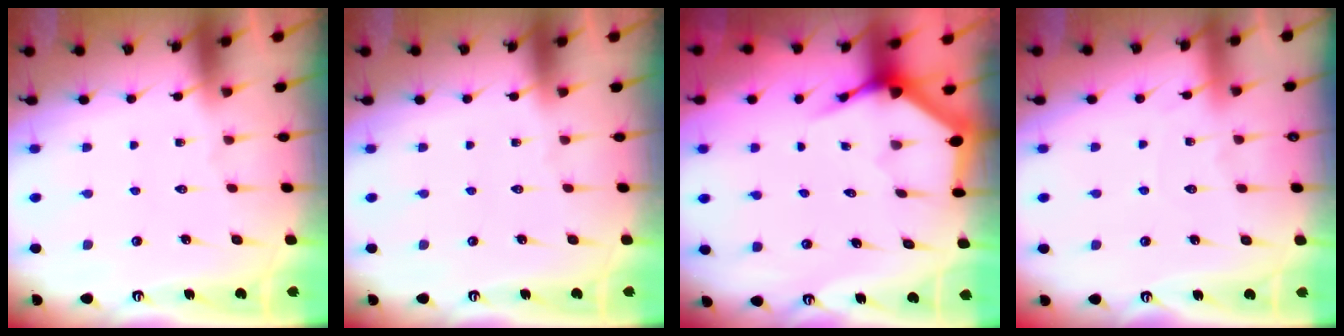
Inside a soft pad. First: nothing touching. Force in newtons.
{"total": 0.0}
{"total": 3.6, "press": 3.6, "slide": 0.5}
{"total": 4.7, "press": 4.7, "slide": 0.5}